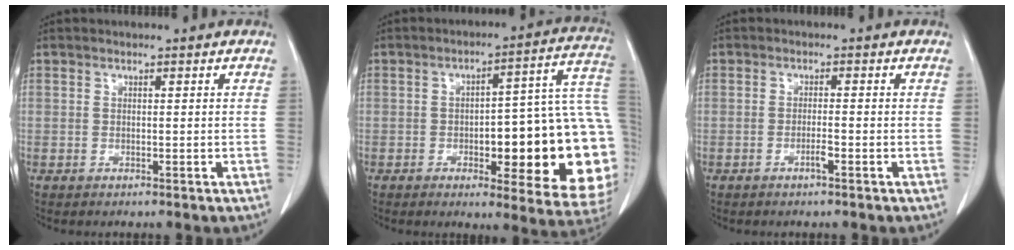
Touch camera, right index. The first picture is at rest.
{"total": 22.8, "force": [-3.6, 5.0, 22.0], "torque": [-0.196, 0.025, -0.033]}
{"total": 1.6, "force": [-0.9, -0.1, 1.3], "torque": [-0.027, 0.000, -0.017]}